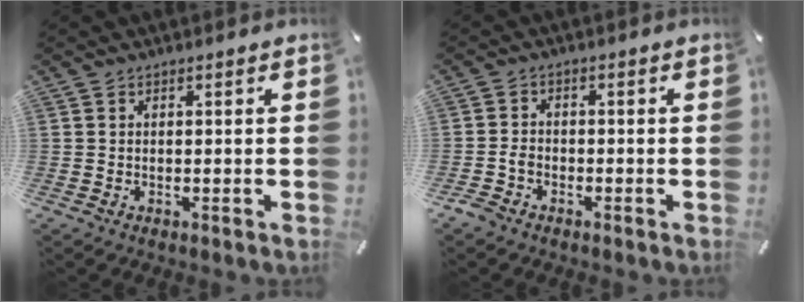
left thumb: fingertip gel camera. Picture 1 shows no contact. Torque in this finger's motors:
{"motor_torque": [0.91, 0.99, -0.06, 0.13, 0.00]}